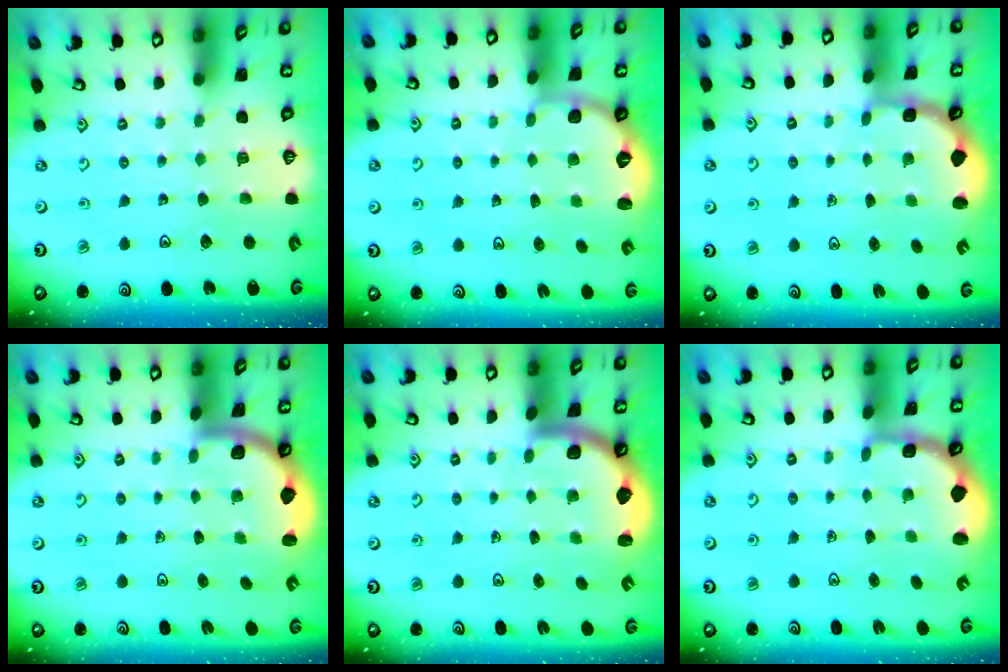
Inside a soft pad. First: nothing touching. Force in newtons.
{"total": 2.6, "press": 1.7, "slide": 1.9}
{"total": 2.7, "press": 2.0, "slide": 1.8}
{"total": 1.6, "press": 1.6, "slide": 0.1}
{"total": 2.3, "press": 2.3, "slide": 0.4}
{"total": 2.2, "press": 1.9, "slide": 1.1}